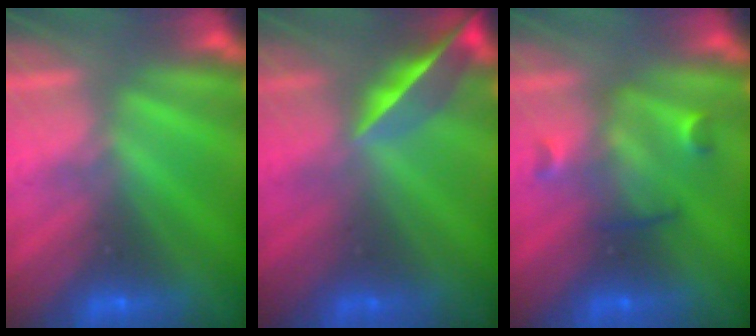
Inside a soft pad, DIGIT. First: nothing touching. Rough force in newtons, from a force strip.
{"total": 3.6}
{"total": 3.0}